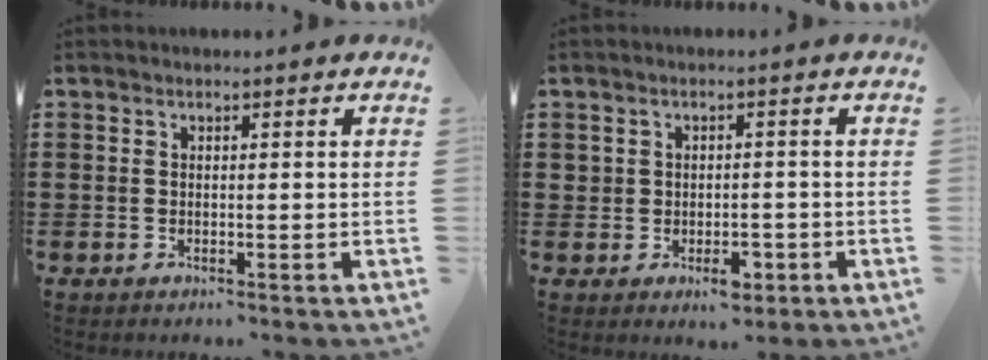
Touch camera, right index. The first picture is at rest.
{"total": 3.1, "force": [-1.1, 2.2, 2.0], "torque": [-0.039, 0.004, -0.021]}